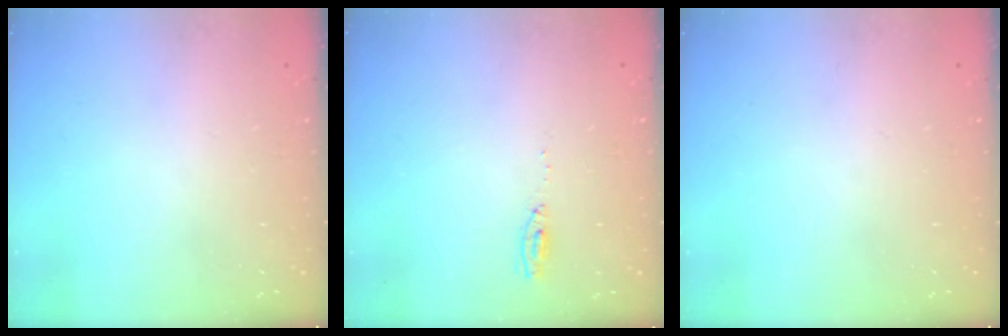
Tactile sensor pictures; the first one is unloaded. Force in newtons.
{"total": 3.6, "press": 3.5, "slide": 1.1}
{"total": 0.0}